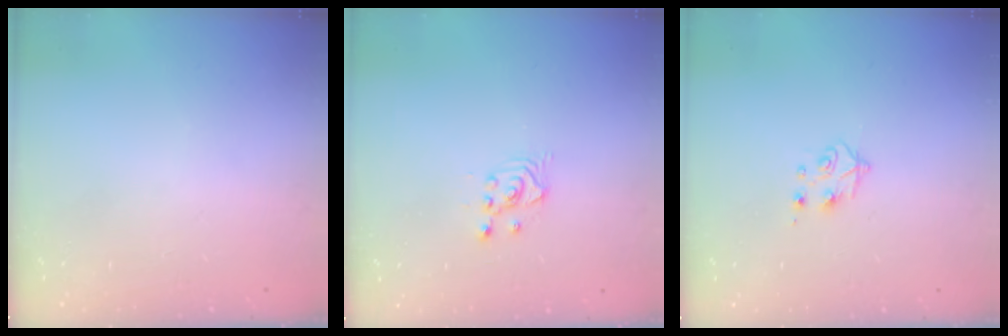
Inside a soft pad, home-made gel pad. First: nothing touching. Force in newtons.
{"total": 2.5, "press": 2.5, "slide": 0.3}
{"total": 4.4, "press": 4.4, "slide": 0.6}